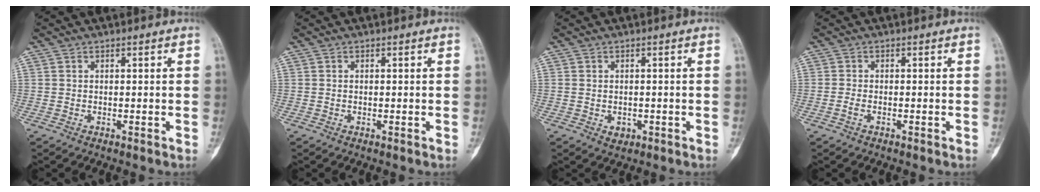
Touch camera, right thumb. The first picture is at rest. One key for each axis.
{"total": 0.0}
{"total": 1.9, "fx": -0.5, "fy": 1.6, "fz": 0.9, "tx": -0.005, "ty": 0.002, "tz": -0.002}
{"total": 1.3, "fx": -0.6, "fy": 0.7, "fz": 0.9, "tx": -0.020, "ty": 0.002, "tz": -0.014}